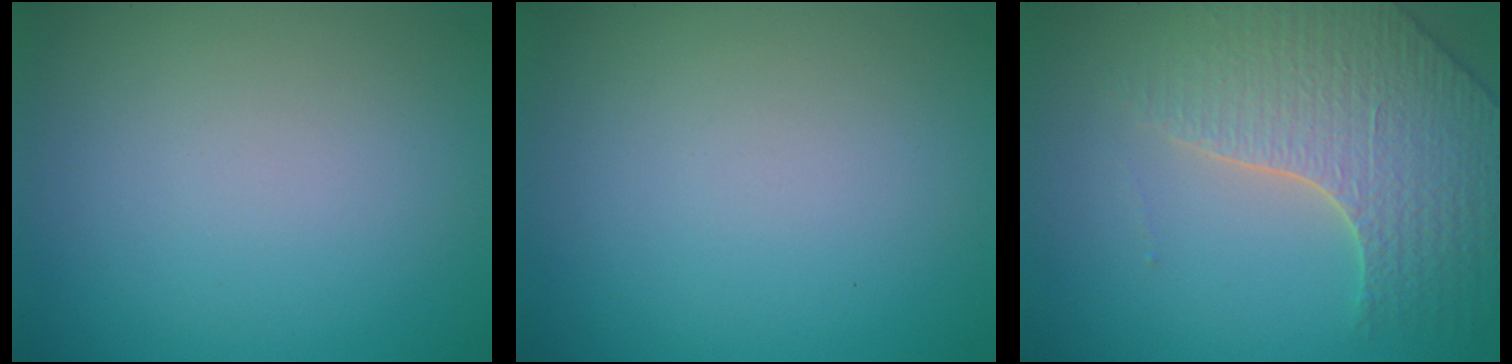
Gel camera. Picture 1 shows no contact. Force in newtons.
{"total": 0.0}
{"total": 4.7, "press": 4.4, "slide": 1.5}